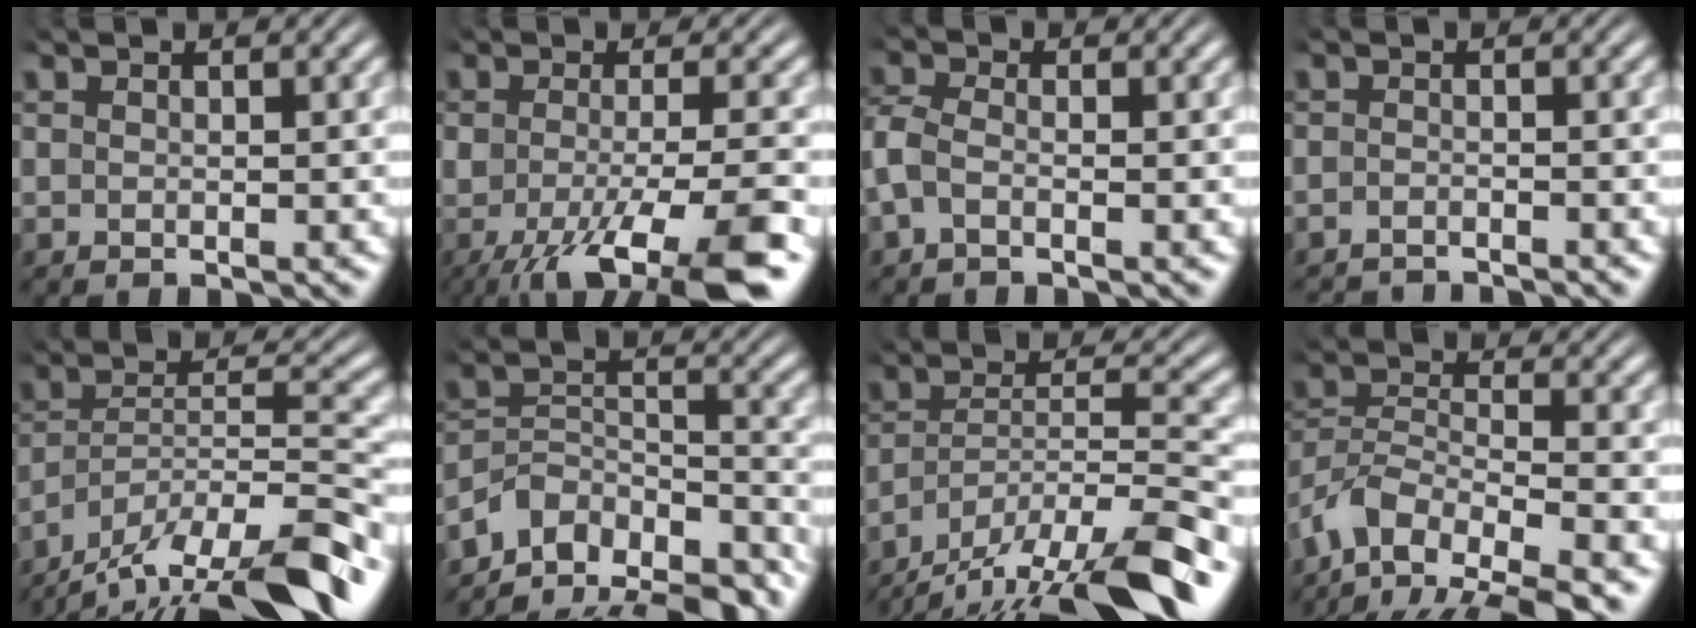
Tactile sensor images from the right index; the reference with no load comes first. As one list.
[{"total": 9.3, "force": [-3.9, 4.2, 7.4], "torque": [-0.132, -0.038, -0.043]}, {"total": 3.2, "force": [-0.9, 2.3, 2.1], "torque": [-0.065, -0.011, -0.015]}, {"total": 3.1, "force": [-3.1, 0.1, 0.0], "torque": [-0.003, -0.016, -0.047]}, {"total": 10.6, "force": [-5.7, 5.9, 6.7], "torque": [-0.115, -0.017, -0.095]}, {"total": 14.2, "force": [-9.6, 8.9, 5.5], "torque": [-0.096, -0.053, -0.151]}, {"total": 9.2, "force": [-4.8, 4.7, 6.3], "torque": [-0.099, -0.013, -0.080]}, {"total": 8.8, "force": [-3.5, 6.2, 5.2], "torque": [-0.121, -0.042, -0.045]}]